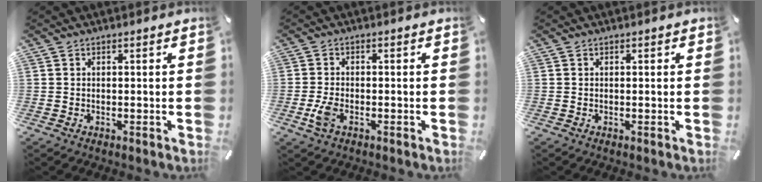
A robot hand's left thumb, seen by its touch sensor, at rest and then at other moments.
{"total": 4.0, "force": [-1.6, 2.0, 3.0], "torque": [-0.075, -0.002, -0.033]}
{"total": 0.0}